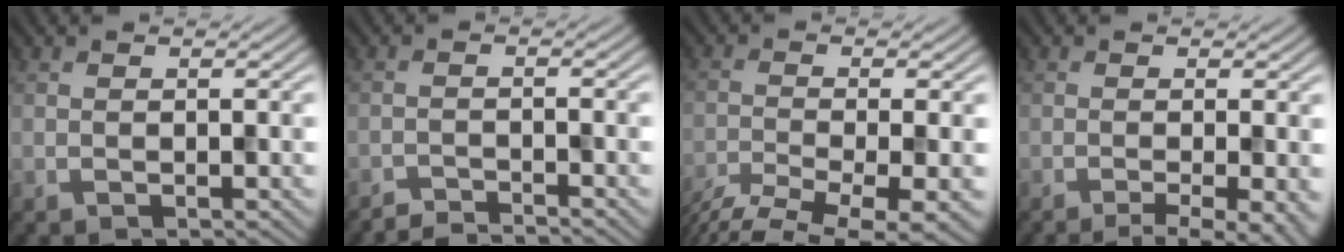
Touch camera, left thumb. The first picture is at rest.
{"total": 2.5, "force": [-2.4, 0.1, 0.6], "torque": [-0.005, 0.001, -0.048]}
{"total": 9.2, "force": [-6.9, 1.8, 5.9], "torque": [-0.108, -0.022, -0.105]}
{"total": 5.4, "force": [-2.5, 1.1, 4.6], "torque": [-0.057, -0.001, -0.039]}